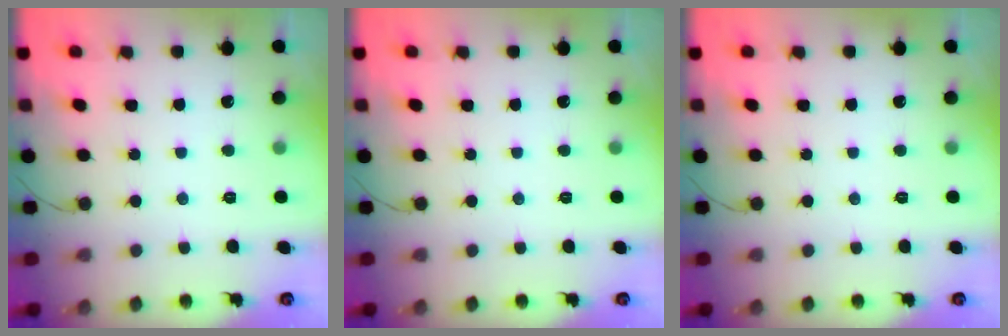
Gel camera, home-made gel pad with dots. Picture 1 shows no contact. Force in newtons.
{"total": 0.0}
{"total": 0.0}